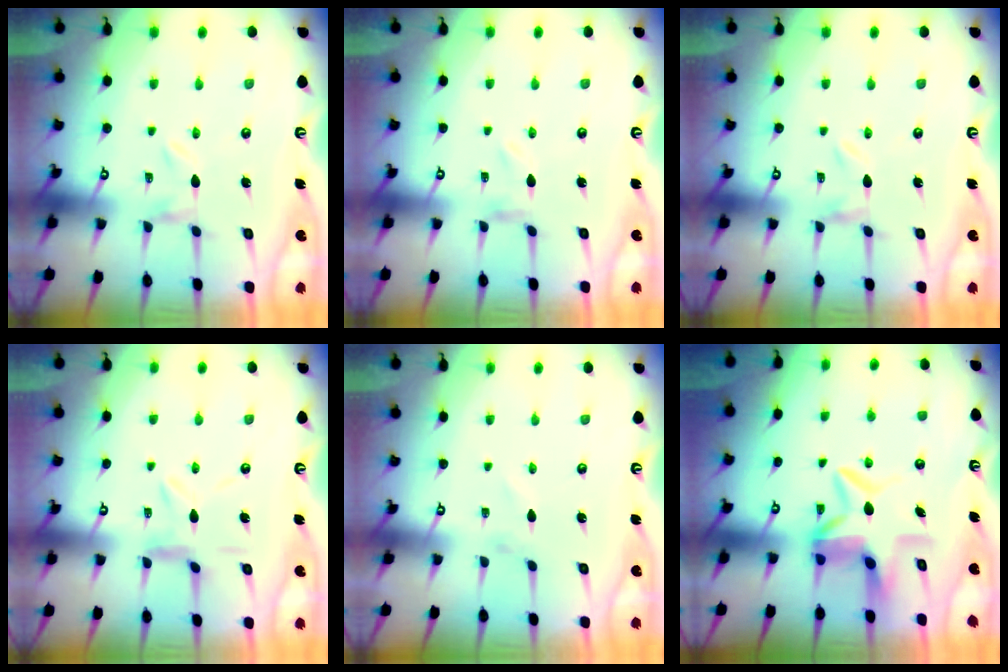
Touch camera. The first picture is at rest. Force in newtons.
{"total": 0.0}
{"total": 0.0}
{"total": 6.3, "press": 6.3, "slide": 0.6}
{"total": 1.0, "press": 1.0, "slide": 0.1}
{"total": 7.5, "press": 7.1, "slide": 2.4}